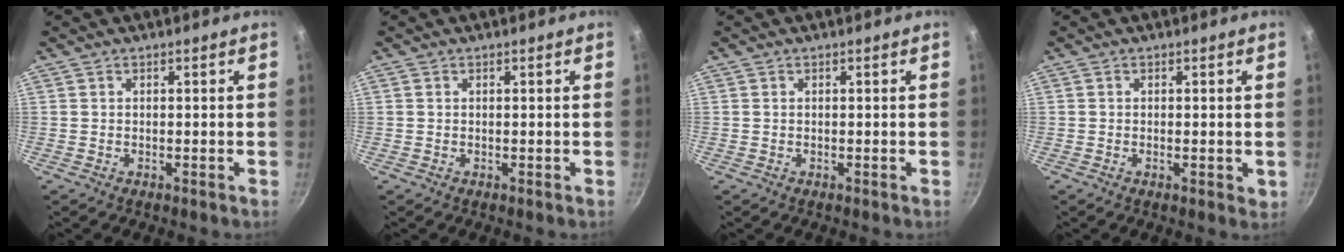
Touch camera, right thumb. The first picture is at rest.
{"total": 0.0}
{"total": 0.0}
{"total": 1.7, "force": [-0.1, 0.7, 1.6], "torque": [-0.021, -0.003, -0.001]}